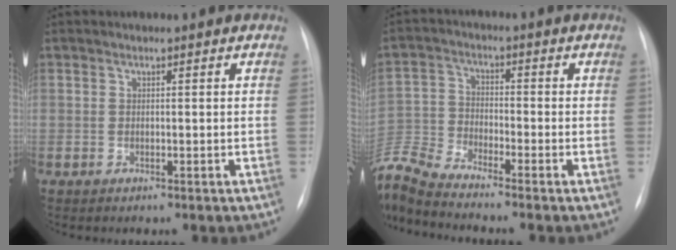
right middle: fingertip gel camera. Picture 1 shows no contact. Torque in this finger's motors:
{"motor_torque": [-0.80, -1.34, 0.37, 0.20]}